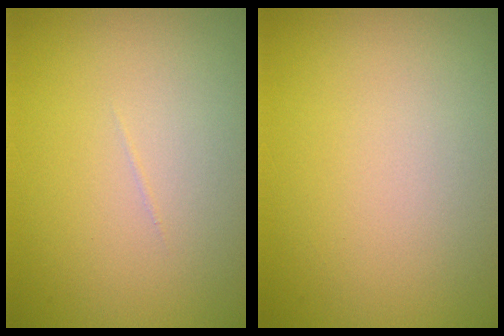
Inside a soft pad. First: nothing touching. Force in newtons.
{"total": 0.0}